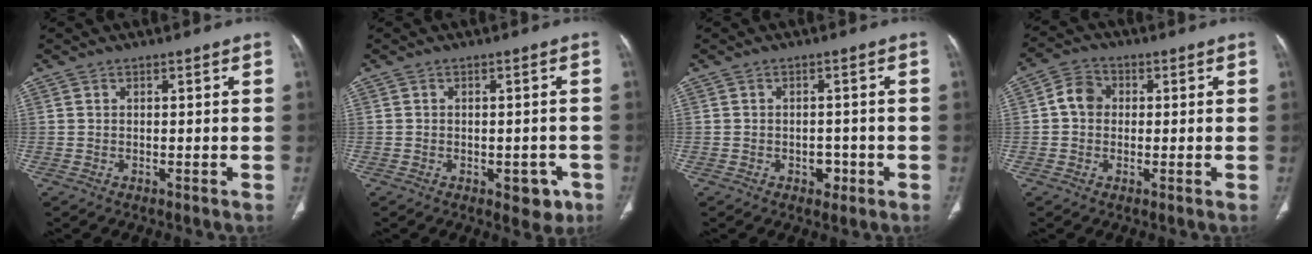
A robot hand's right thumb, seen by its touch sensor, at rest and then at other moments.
{"total": 4.6, "force": [-2.1, 2.7, 3.0], "torque": [-0.013, 0.007, -0.021]}
{"total": 2.7, "force": [-1.1, 2.0, 1.4], "torque": [-0.005, 0.006, -0.012]}
{"total": 5.0, "force": [0.2, 4.3, 2.6], "torque": [-0.035, 0.013, -0.005]}